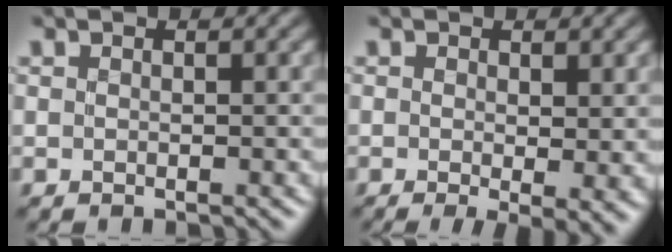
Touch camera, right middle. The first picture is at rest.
{"total": 3.1, "force": [0.1, 0.7, 3.0], "torque": [-0.038, -0.015, 0.004]}